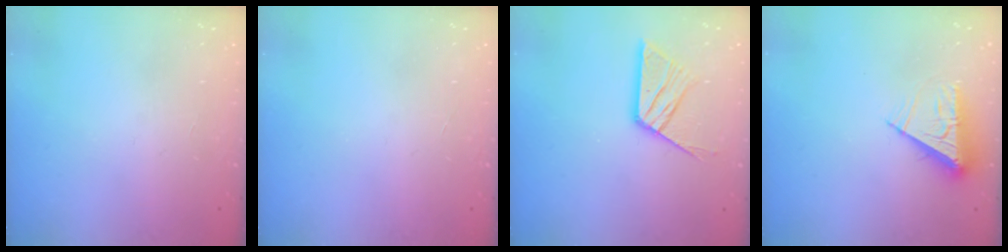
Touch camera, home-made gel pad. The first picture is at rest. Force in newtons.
{"total": 0.0}
{"total": 12.2, "press": 12.2, "slide": 1.0}
{"total": 8.0, "press": 7.9, "slide": 1.2}